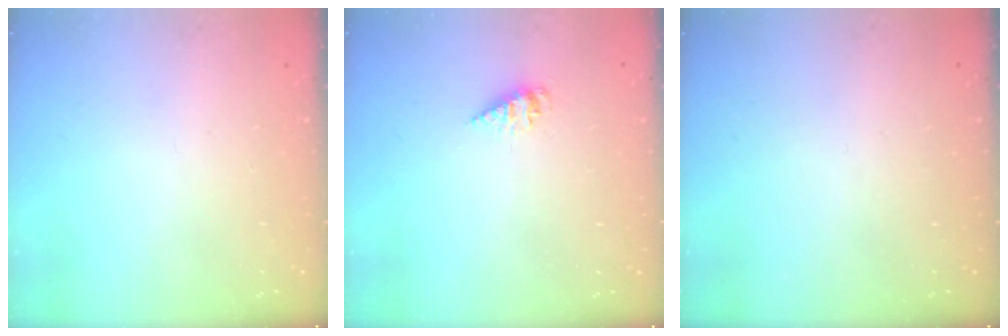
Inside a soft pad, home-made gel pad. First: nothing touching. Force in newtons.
{"total": 2.1, "press": 2.1, "slide": 0.2}
{"total": 0.0}